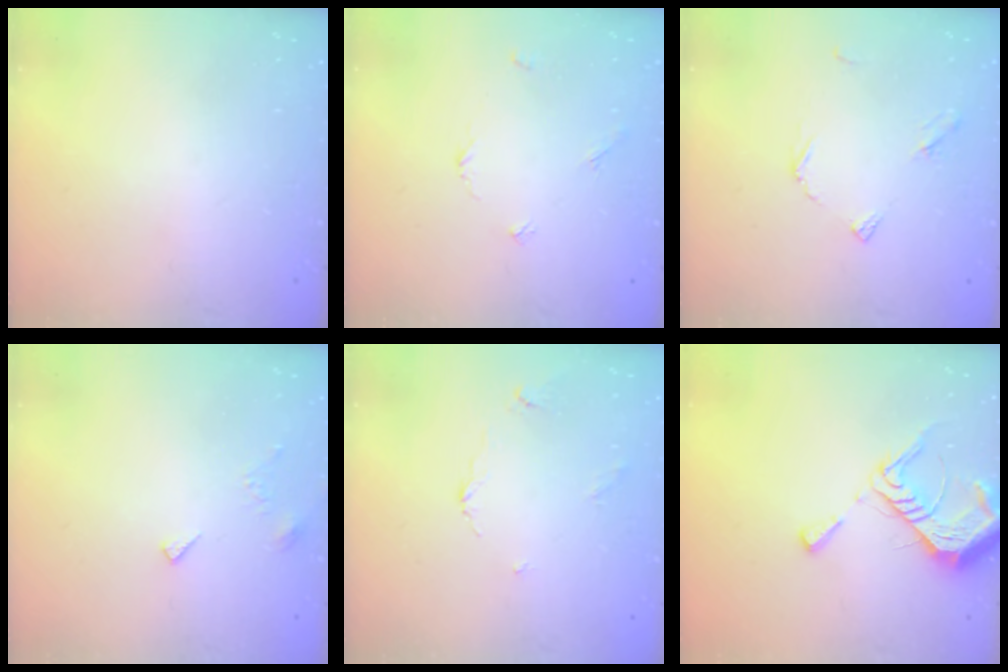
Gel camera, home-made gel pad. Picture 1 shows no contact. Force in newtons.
{"total": 3.6, "press": 3.6, "slide": 0.4}
{"total": 6.5, "press": 6.5, "slide": 0.6}
{"total": 3.3, "press": 3.3, "slide": 0.4}
{"total": 2.6, "press": 2.5, "slide": 0.4}
{"total": 9.5, "press": 9.5, "slide": 1.0}